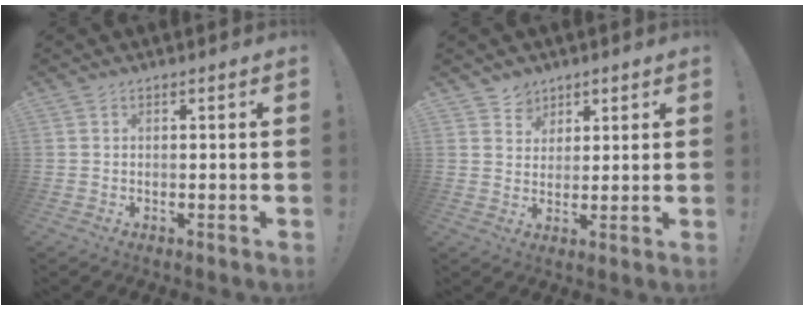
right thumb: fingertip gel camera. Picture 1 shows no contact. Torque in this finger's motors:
{"motor_torque": [0.19, 0.70, -0.29, 0.27, 0.00]}